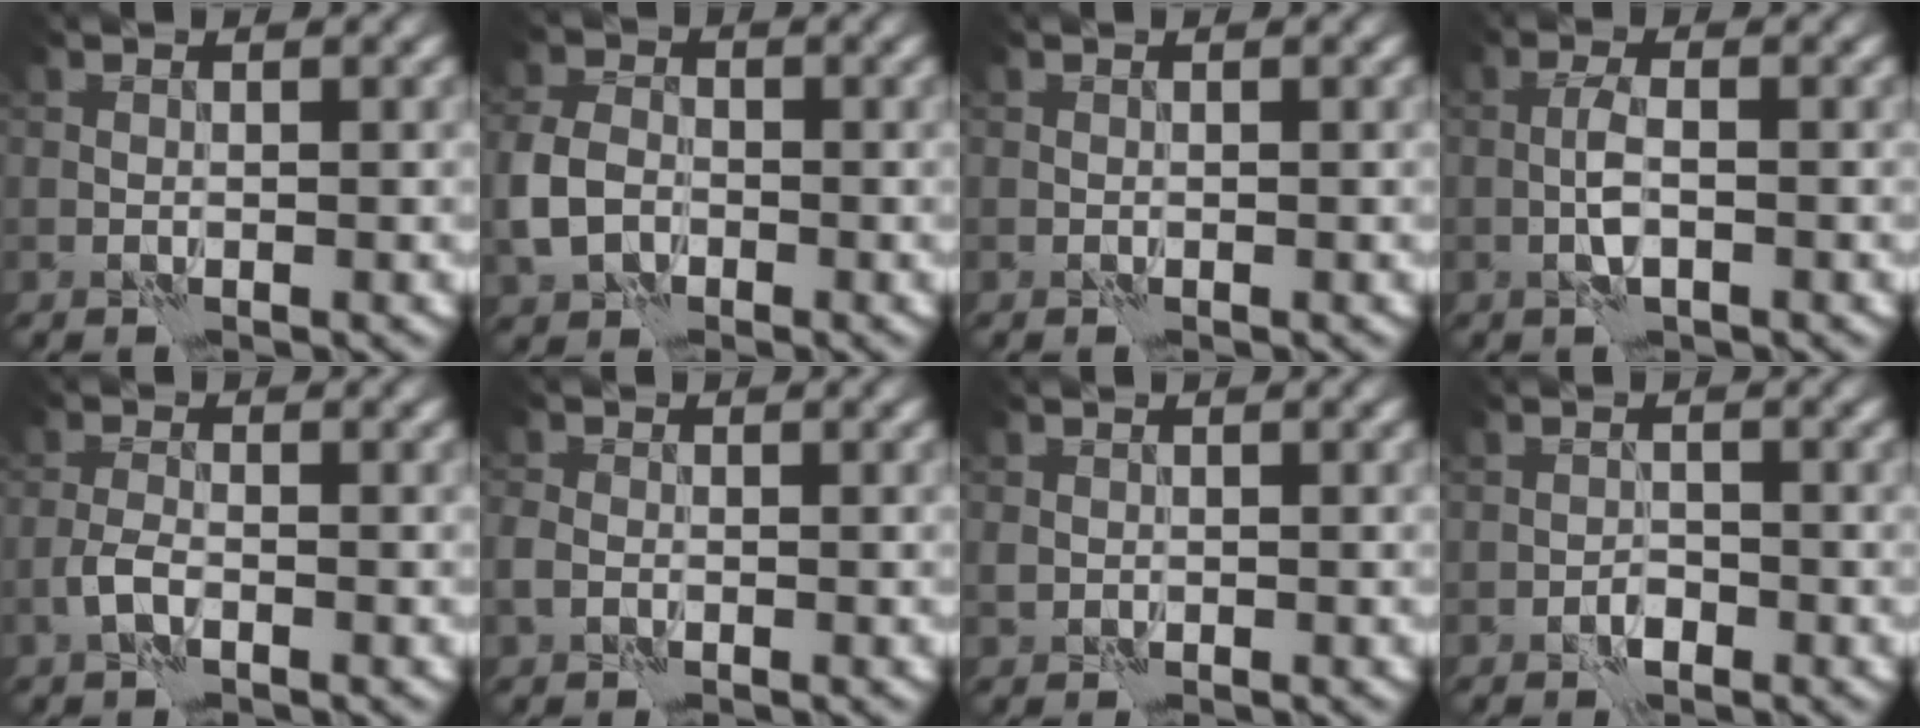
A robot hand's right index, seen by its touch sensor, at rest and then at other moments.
{"total": 4.2, "force": [-1.4, 3.2, 2.3], "torque": [-0.062, 0.000, -0.036]}
{"total": 0.0}
{"total": 2.3, "force": [-0.7, 0.6, 2.1], "torque": [-0.045, 0.003, -0.019]}
{"total": 1.9, "force": [-1.0, 0.7, 1.4], "torque": [-0.032, 0.004, -0.026]}
{"total": 1.6, "force": [-0.7, 1.2, 0.9], "torque": [-0.021, 0.001, -0.021]}
{"total": 0.9, "force": [-0.2, 0.8, 0.3], "torque": [-0.006, -0.003, -0.007]}
{"total": 1.2, "force": [-0.8, 0.5, 0.7], "torque": [-0.008, 0.005, -0.019]}